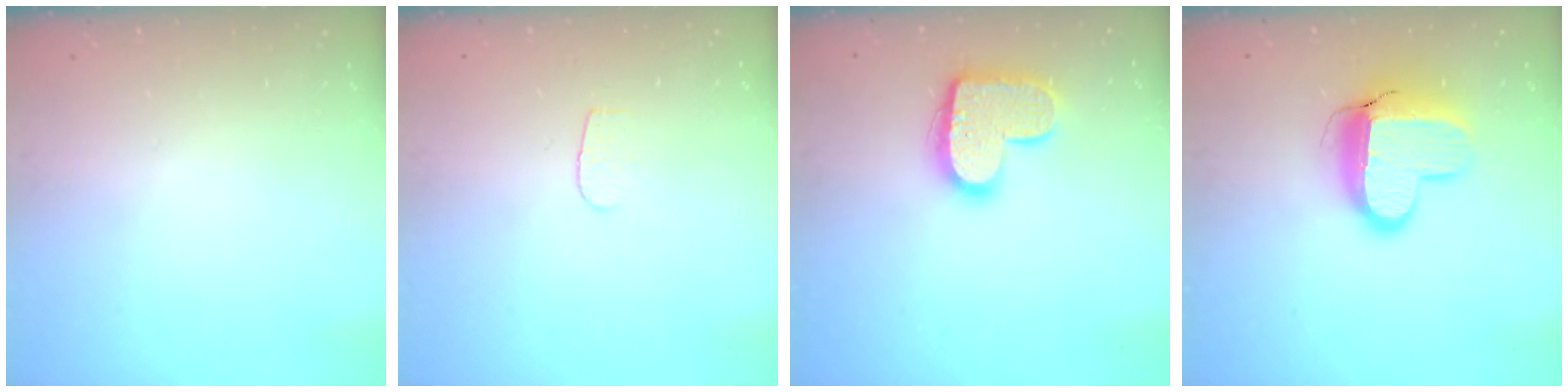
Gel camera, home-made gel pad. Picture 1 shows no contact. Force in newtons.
{"total": 3.7, "press": 3.7, "slide": 0.4}
{"total": 14.6, "press": 14.6, "slide": 0.8}
{"total": 12.4, "press": 12.4, "slide": 1.0}